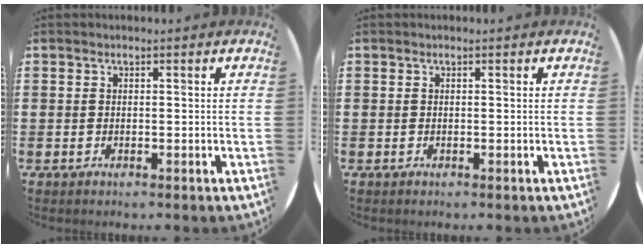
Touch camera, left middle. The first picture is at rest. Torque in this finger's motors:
{"motor_torque": [-0.02, -0.01, 0.00, 0.00]}